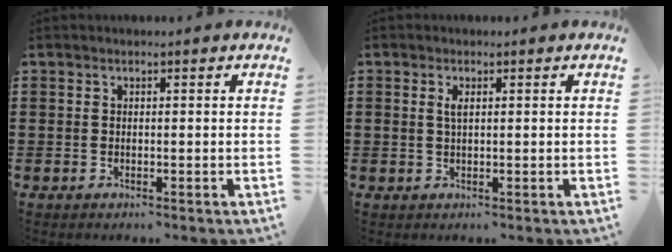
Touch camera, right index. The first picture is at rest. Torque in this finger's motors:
{"motor_torque": [0.20, -0.20, 0.01, 0.06]}